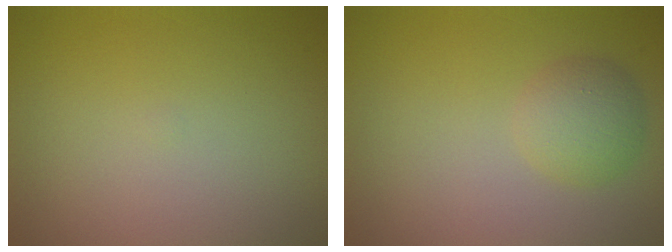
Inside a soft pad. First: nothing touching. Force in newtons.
{"total": 2.6, "press": 2.6, "slide": 0.1}